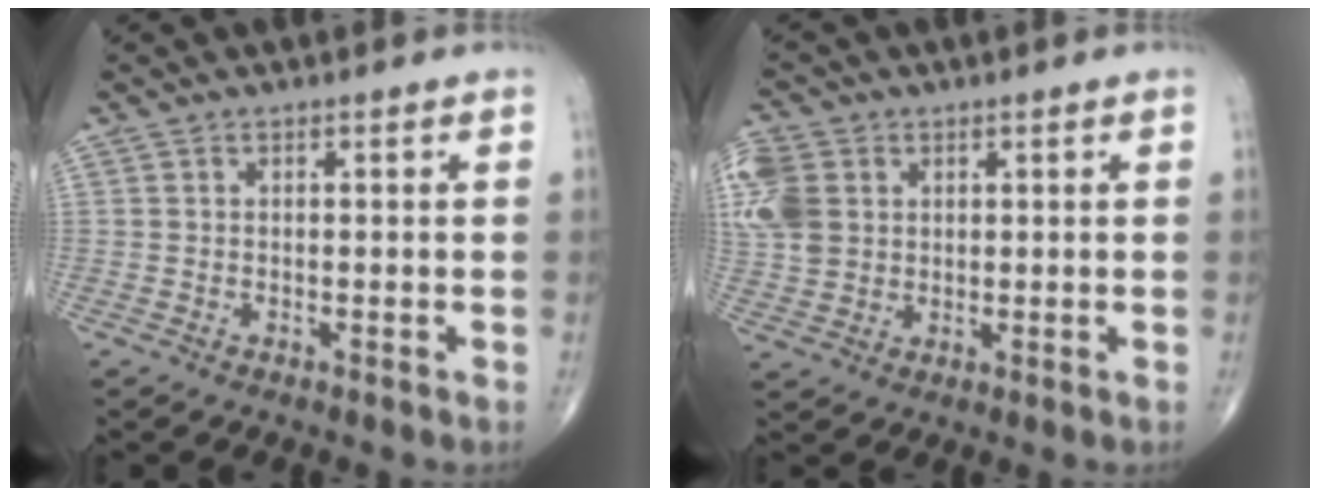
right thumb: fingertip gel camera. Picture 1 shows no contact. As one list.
[{"total": 13.2, "force": [3.2, 10.7, 7.1], "torque": [-0.179, 0.010, 0.063]}]